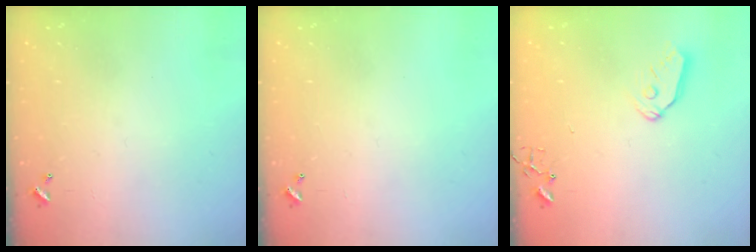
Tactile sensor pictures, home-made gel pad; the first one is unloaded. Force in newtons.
{"total": 0.0}
{"total": 7.7, "press": 7.7, "slide": 0.4}